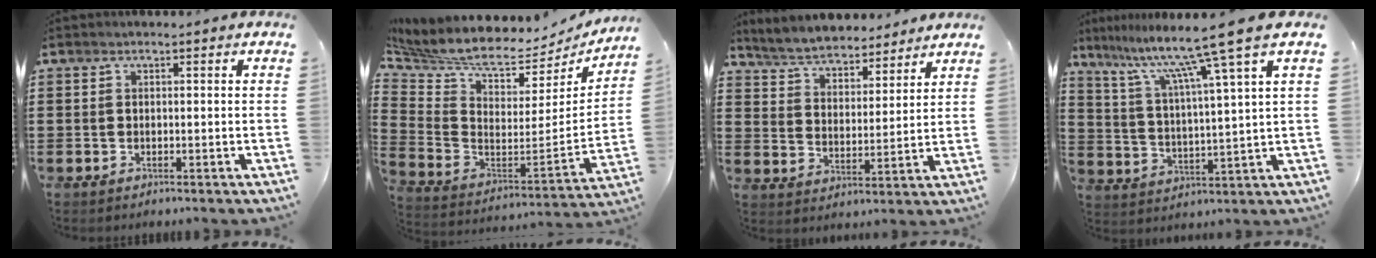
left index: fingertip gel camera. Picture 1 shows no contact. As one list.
[{"total": 6.5, "force": [5.2, 2.4, 3.1], "torque": [-0.089, -0.050, 0.085]}, {"total": 5.2, "force": [5.2, 0.5, 0.7], "torque": [-0.040, -0.030, 0.089]}, {"total": 10.9, "force": [8.0, -1.2, 7.4], "torque": [-0.171, -0.039, 0.122]}]